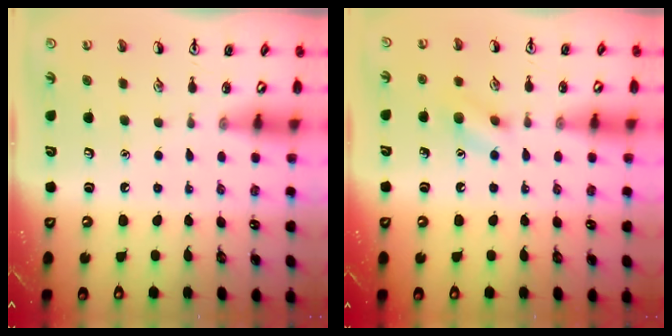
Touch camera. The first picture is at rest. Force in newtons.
{"total": 7.7, "press": 7.6, "slide": 1.0}